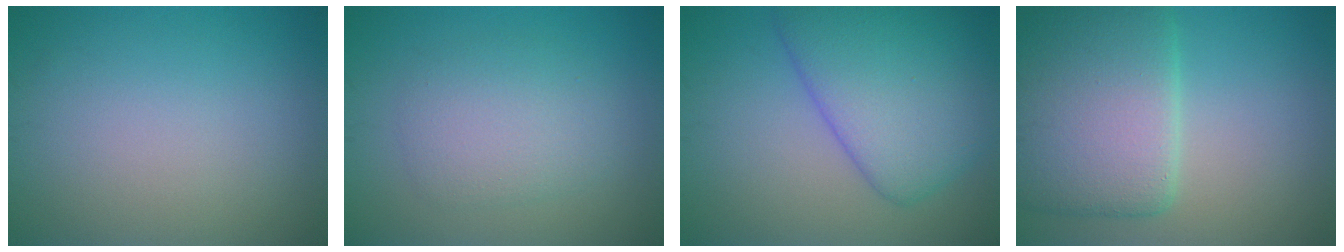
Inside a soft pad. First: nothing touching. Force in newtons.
{"total": 3.6, "press": 3.6, "slide": 0.2}
{"total": 7.8, "press": 7.8, "slide": 0.5}
{"total": 10.1, "press": 10.1, "slide": 0.5}